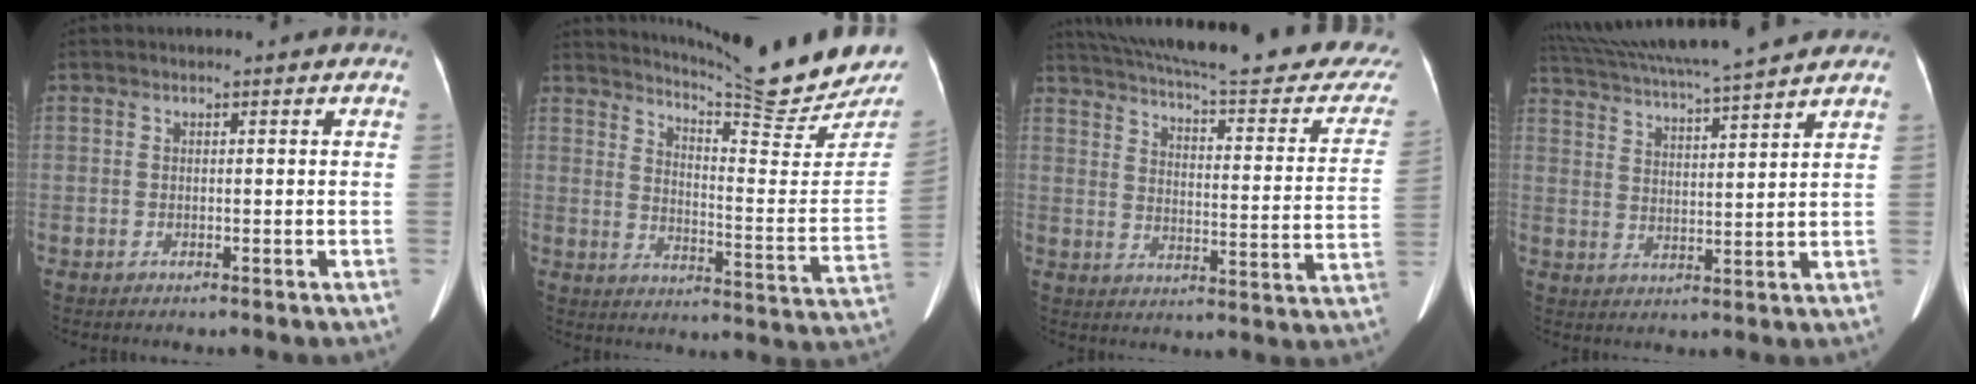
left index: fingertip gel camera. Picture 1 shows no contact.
{"total": 19.8, "force": [18.5, 0.7, 6.9], "torque": [-0.106, -0.099, 0.234]}
{"total": 31.7, "force": [27.3, 4.8, 15.5], "torque": [-0.240, -0.058, 0.332]}
{"total": 17.8, "force": [15.8, 0.4, 8.2], "torque": [-0.152, 0.036, 0.244]}